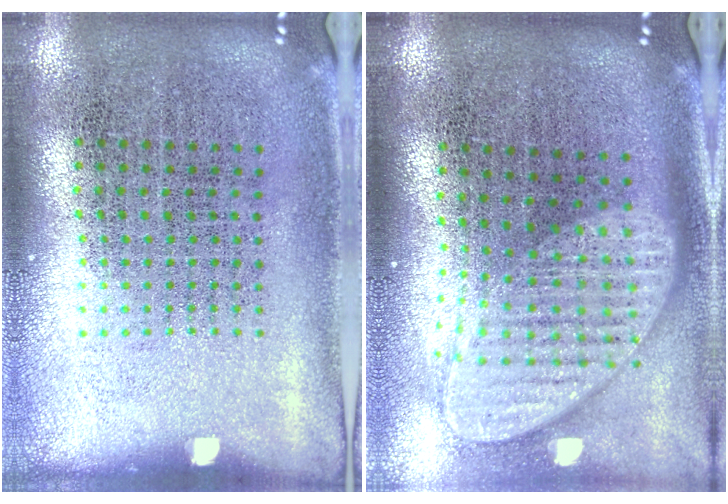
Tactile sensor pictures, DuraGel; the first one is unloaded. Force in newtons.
{"total": 2.0, "press": 1.6, "slide": 1.3}